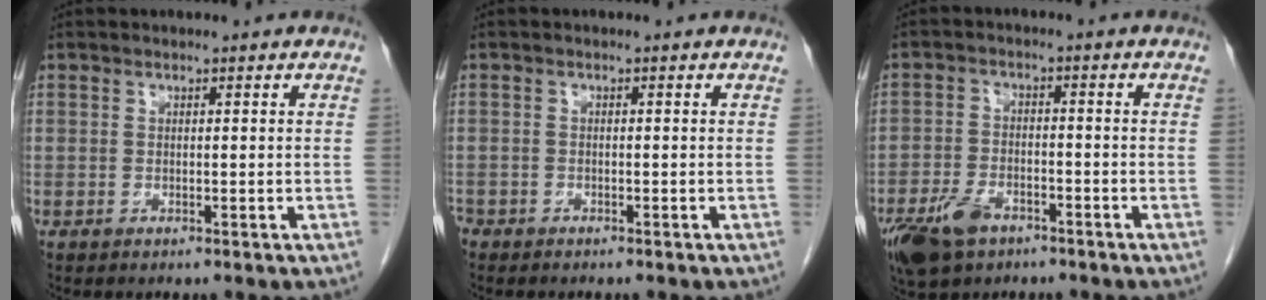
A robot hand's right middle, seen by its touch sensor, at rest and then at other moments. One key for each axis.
{"total": 1.9, "fx": -1.6, "fy": 1.0, "fz": 0.5, "tx": -0.011, "ty": -0.002, "tz": -0.026}
{"total": 8.5, "fx": -5.5, "fy": 4.3, "fz": 4.8, "tx": -0.099, "ty": -0.006, "tz": -0.094}